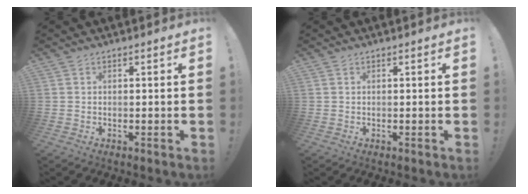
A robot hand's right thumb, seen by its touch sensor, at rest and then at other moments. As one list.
[{"total": 0.0}]